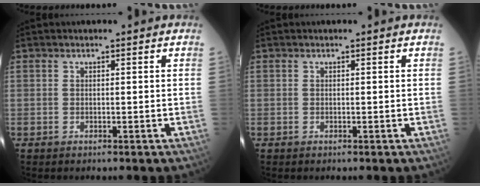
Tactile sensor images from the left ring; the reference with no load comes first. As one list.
[{"total": 0.0}]